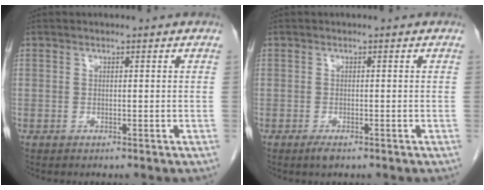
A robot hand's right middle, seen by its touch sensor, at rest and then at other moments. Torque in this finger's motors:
{"motor_torque": [0.26, 0.00, 0.01, -0.01]}